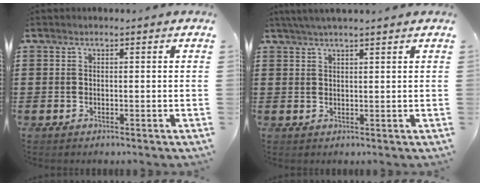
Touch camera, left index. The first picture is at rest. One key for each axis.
{"total": 2.3, "fx": 2.0, "fy": -0.1, "fz": 1.1, "tx": -0.025, "ty": 0.004, "tz": 0.037}